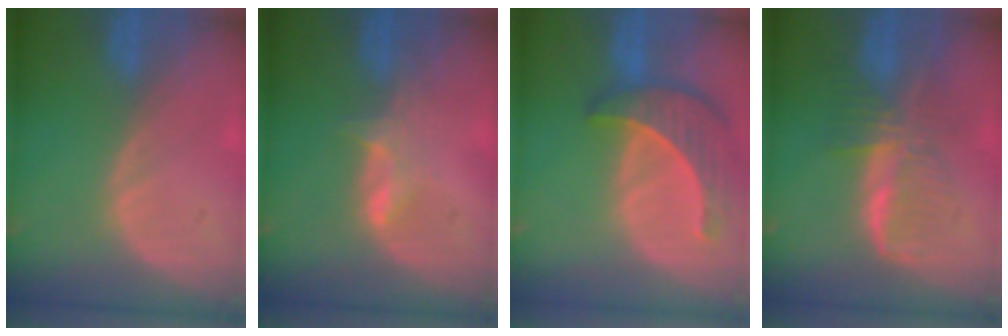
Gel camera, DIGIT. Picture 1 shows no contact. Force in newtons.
{"total": 2.8, "press": 2.8, "slide": 0.4}
{"total": 7.8, "press": 7.5, "slide": 2.4}
{"total": 7.3, "press": 6.6, "slide": 3.1}